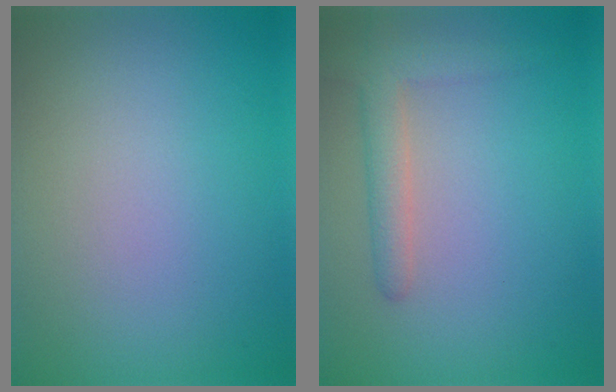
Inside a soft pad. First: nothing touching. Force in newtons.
{"total": 2.9, "press": 2.9, "slide": 0.2}